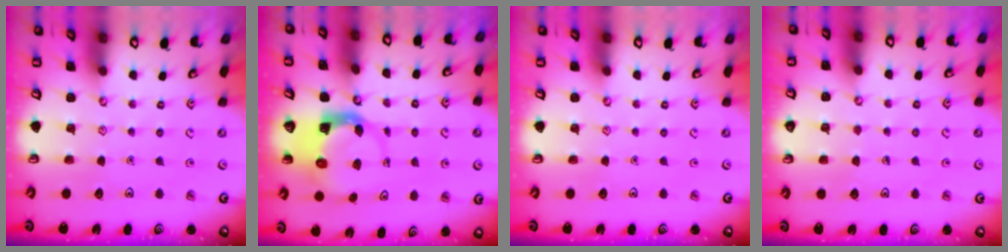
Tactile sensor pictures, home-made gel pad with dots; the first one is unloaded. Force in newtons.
{"total": 5.4, "press": 5.3, "slide": 1.0}
{"total": 0.0}
{"total": 2.5, "press": 2.5, "slide": 0.2}